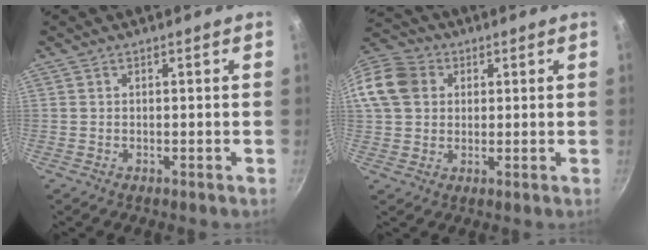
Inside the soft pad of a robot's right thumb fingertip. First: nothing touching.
{"total": 14.1, "force": [3.1, 11.9, 7.1], "torque": [-0.141, 0.027, 0.044]}